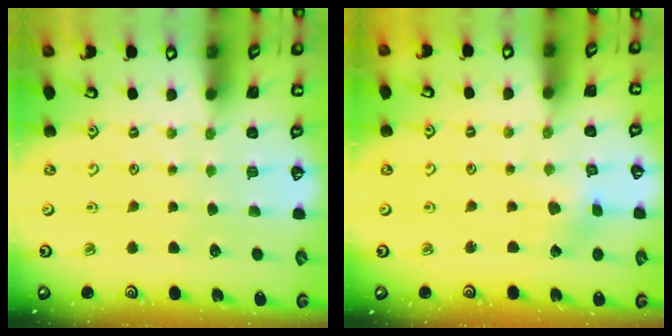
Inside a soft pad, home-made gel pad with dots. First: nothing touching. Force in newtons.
{"total": 2.2, "press": 2.2, "slide": 0.2}